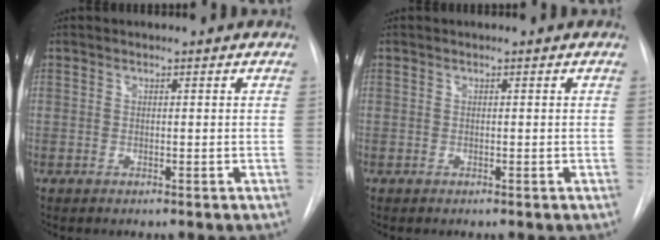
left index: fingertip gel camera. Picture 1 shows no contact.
{"total": 0.0}